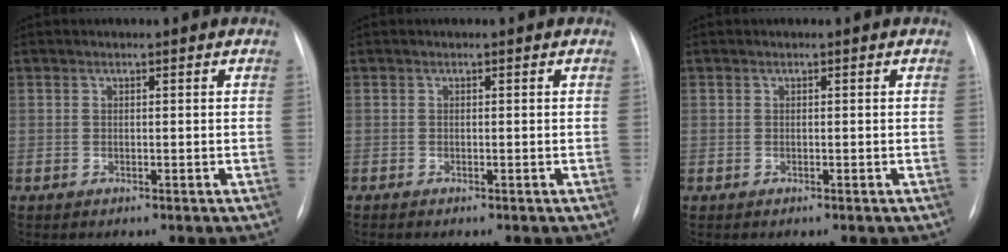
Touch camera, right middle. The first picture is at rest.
{"total": 0.0}
{"total": 0.0}